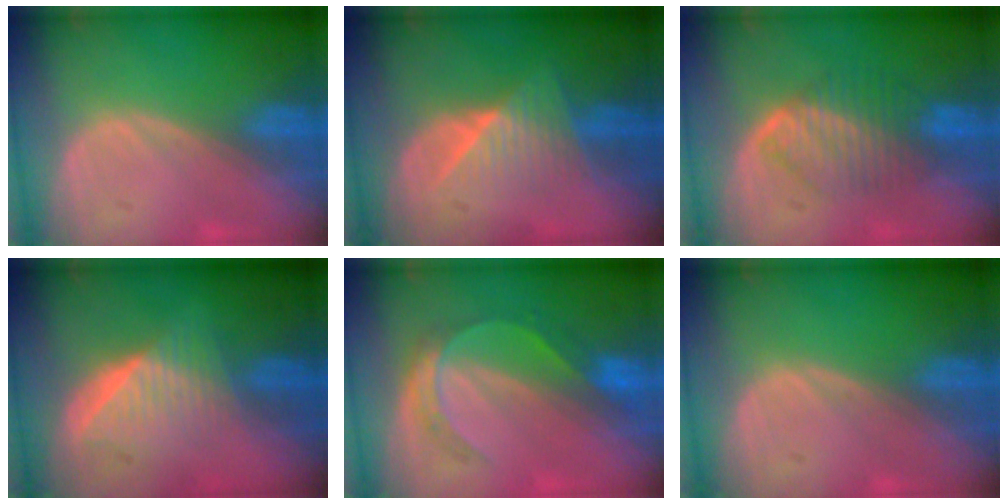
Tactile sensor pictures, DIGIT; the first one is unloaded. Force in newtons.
{"total": 6.3, "press": 5.6, "slide": 2.9}
{"total": 6.5, "press": 6.2, "slide": 1.8}
{"total": 6.5, "press": 5.9, "slide": 2.9}
{"total": 5.3, "press": 5.0, "slide": 1.7}
{"total": 0.0}